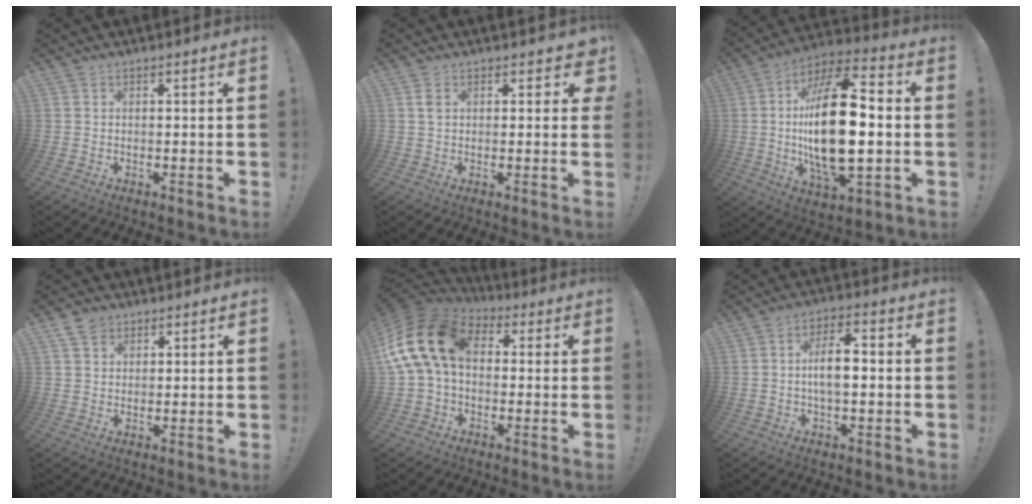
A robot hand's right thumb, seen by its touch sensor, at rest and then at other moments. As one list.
[{"total": 4.3, "force": [1.2, 3.3, 2.5], "torque": [-0.020, 0.000, 0.021]}, {"total": 25.8, "force": [-0.7, 11.5, 23.1], "torque": [-0.426, -0.006, -0.018]}, {"total": 4.7, "force": [2.6, 3.5, 1.8], "torque": [-0.030, -0.006, 0.050]}, {"total": 18.1, "force": [3.2, 12.2, 13.0], "torque": [-0.249, 0.013, 0.063]}, {"total": 8.2, "force": [-0.4, 3.4, 7.4], "torque": [-0.129, 0.007, -0.014]}]